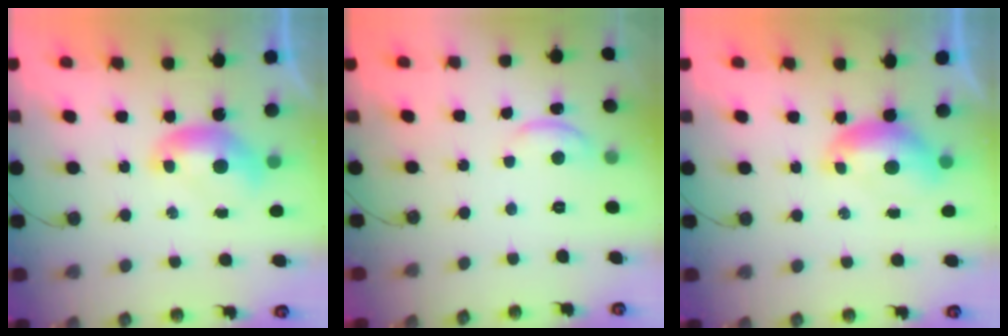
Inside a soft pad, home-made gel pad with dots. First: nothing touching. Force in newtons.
{"total": 2.2, "press": 2.1, "slide": 0.5}
{"total": 0.9, "press": 0.7, "slide": 0.6}